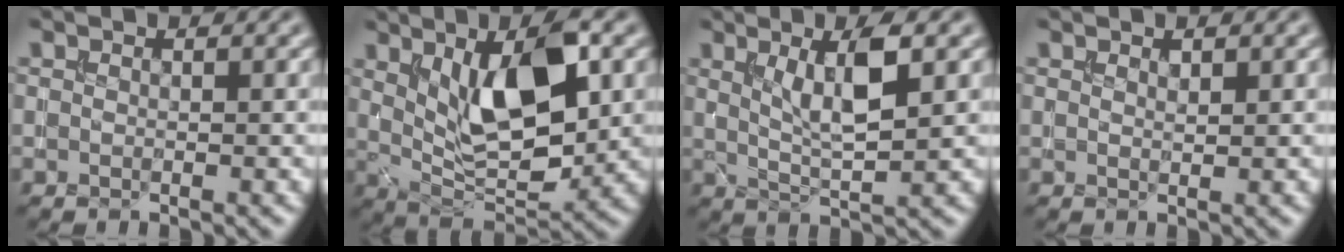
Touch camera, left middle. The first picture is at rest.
{"total": 8.7, "force": [2.5, 3.3, 7.6], "torque": [-0.131, -0.009, 0.044]}
{"total": 4.9, "force": [1.6, 1.1, 4.5], "torque": [-0.081, -0.003, 0.030]}
{"total": 0.7, "force": [0.6, 0.2, 0.4], "torque": [-0.008, -0.003, 0.011]}